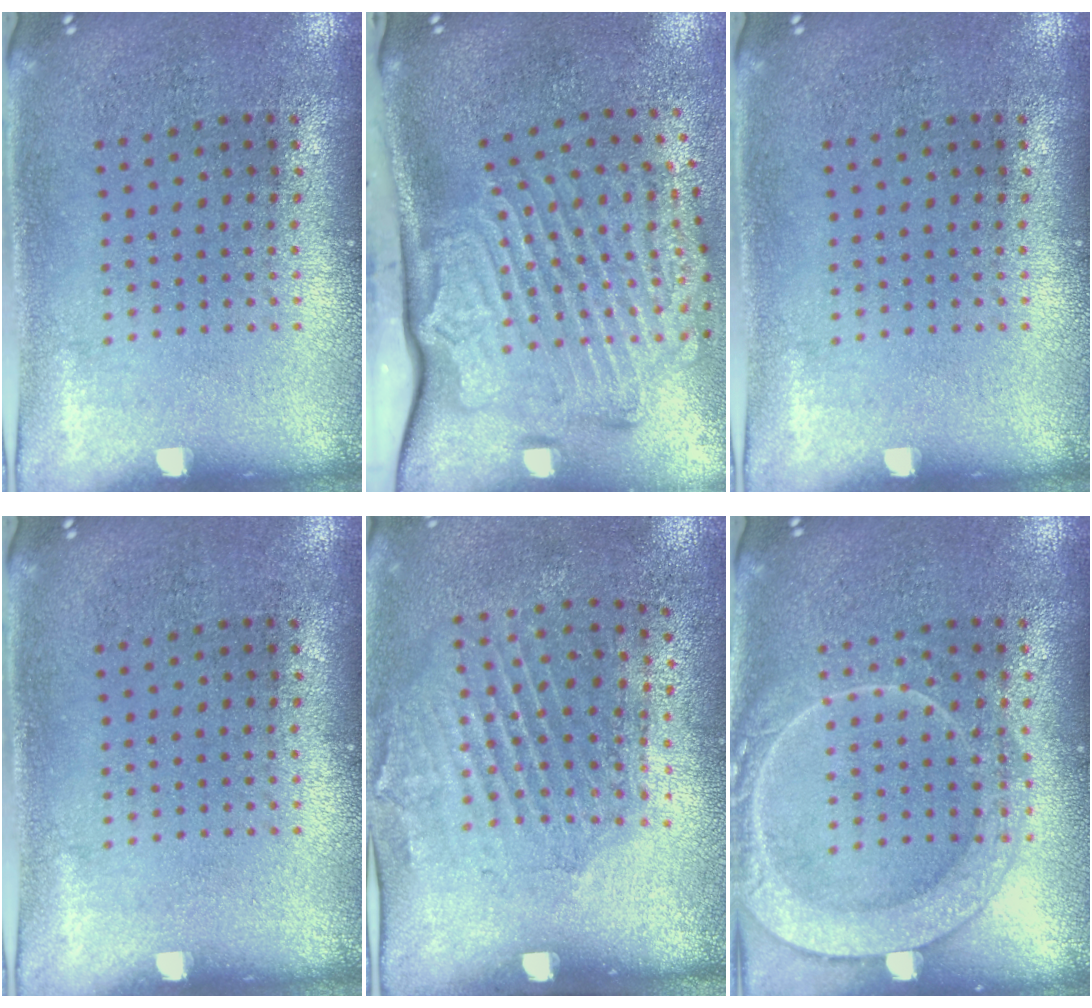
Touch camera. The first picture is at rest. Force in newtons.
{"total": 3.3, "press": 2.3, "slide": 2.4}
{"total": 0.0}
{"total": 0.0}
{"total": 2.0, "press": 1.2, "slide": 1.6}
{"total": 3.1, "press": 3.1, "slide": 0.4}